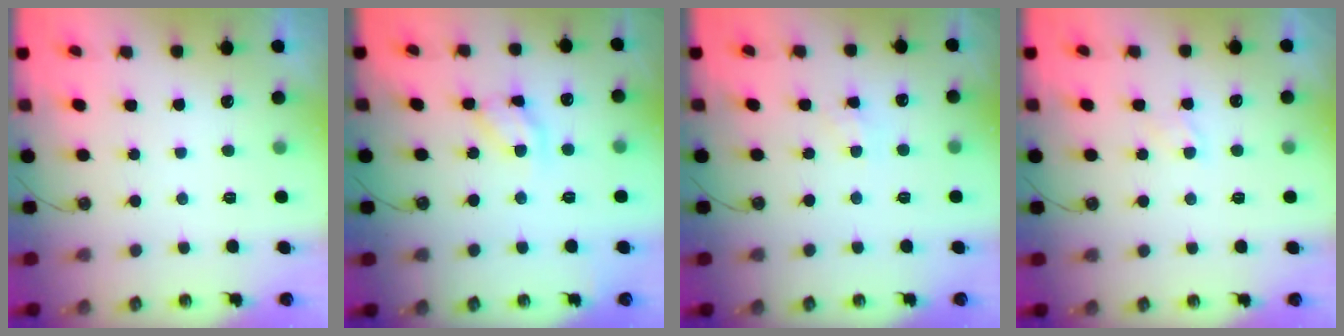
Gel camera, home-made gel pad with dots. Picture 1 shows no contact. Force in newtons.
{"total": 11.9, "press": 11.8, "slide": 1.4}
{"total": 4.2, "press": 4.1, "slide": 0.6}
{"total": 3.0, "press": 3.0, "slide": 0.4}